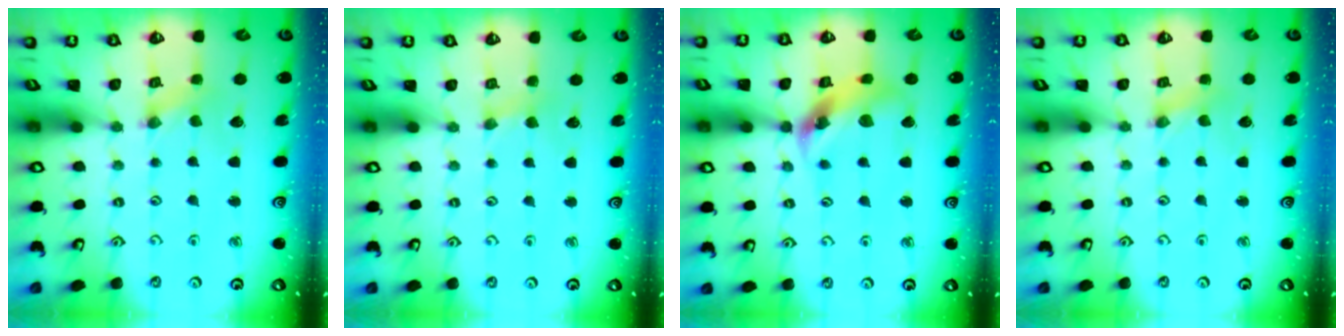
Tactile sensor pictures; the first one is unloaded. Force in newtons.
{"total": 2.6, "press": 2.6, "slide": 0.4}
{"total": 13.1, "press": 13.0, "slide": 1.7}
{"total": 1.4, "press": 1.3, "slide": 0.3}